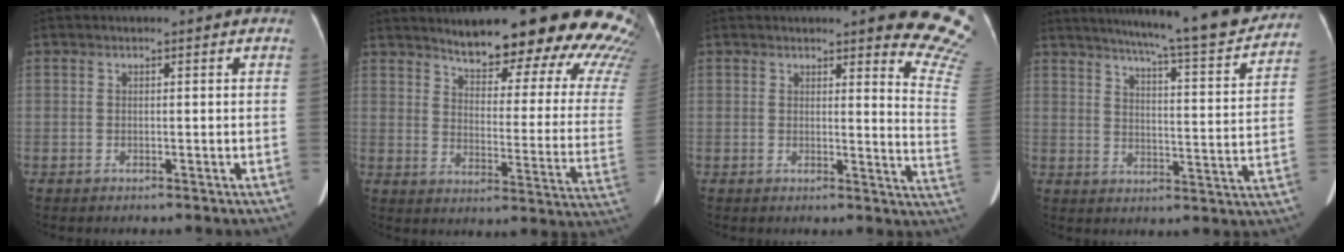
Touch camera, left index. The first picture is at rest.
{"total": 25.3, "force": [21.6, 4.5, 12.4], "torque": [-0.148, -0.073, 0.250]}
{"total": 11.3, "force": [9.9, 0.7, 5.4], "torque": [-0.037, -0.081, 0.078]}
{"total": 20.7, "force": [18.4, 0.7, 9.4], "torque": [-0.135, -0.045, 0.235]}